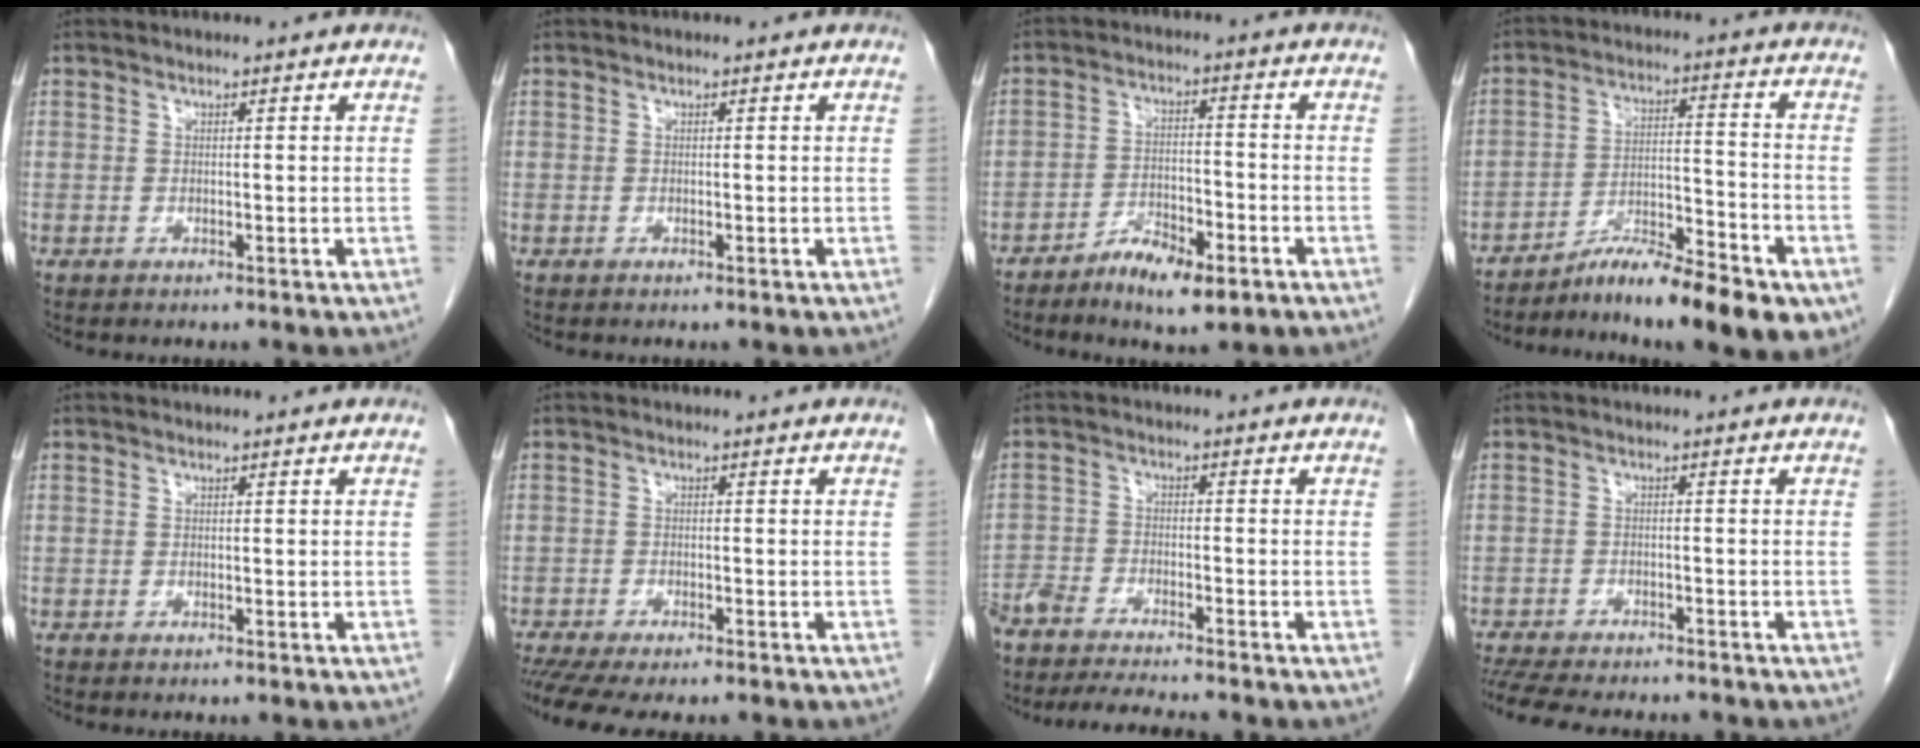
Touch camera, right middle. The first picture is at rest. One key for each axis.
{"total": 0.0}
{"total": 6.9, "fx": -4.6, "fy": 2.2, "fz": 4.8, "tx": -0.083, "ty": 0.001, "tz": -0.073}
{"total": 12.3, "fx": -9.0, "fy": 2.0, "fz": 8.1, "tx": -0.116, "ty": 0.013, "tz": -0.145}
{"total": 0.0}
{"total": 9.2, "fx": -7.6, "fy": 1.9, "fz": 4.7, "tx": -0.067, "ty": -0.006, "tz": -0.114}
{"total": 11.5, "fx": -10.4, "fy": 0.8, "fz": 4.7, "tx": -0.068, "ty": -0.014, "tz": -0.164}
{"total": 13.5, "fx": -11.8, "fy": 3.3, "fz": 5.6, "tx": -0.114, "ty": -0.012, "tz": -0.165}